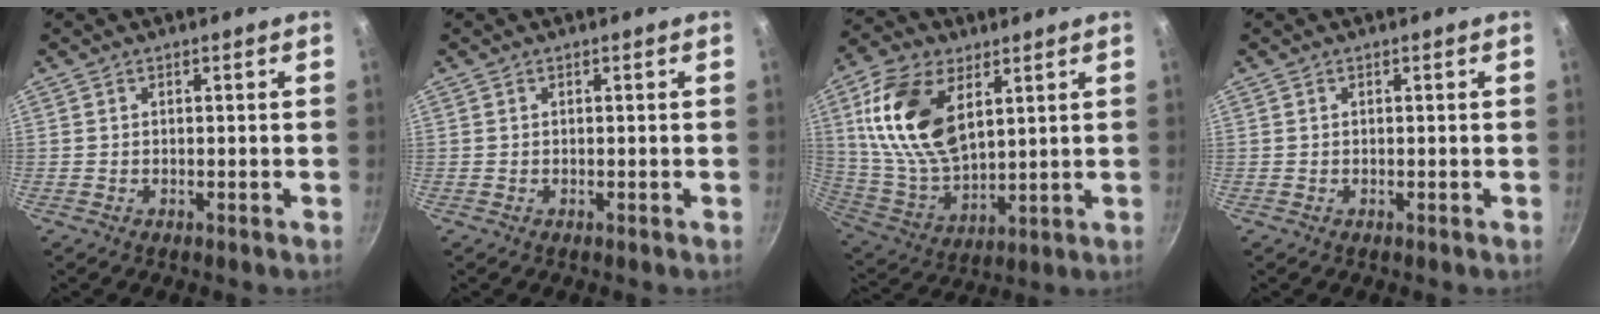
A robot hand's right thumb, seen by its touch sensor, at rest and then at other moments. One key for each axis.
{"total": 0.0}
{"total": 18.8, "fx": 6.6, "fy": 10.7, "fz": 14.1, "tx": -0.256, "ty": -0.020, "tz": 0.140}
{"total": 0.0}